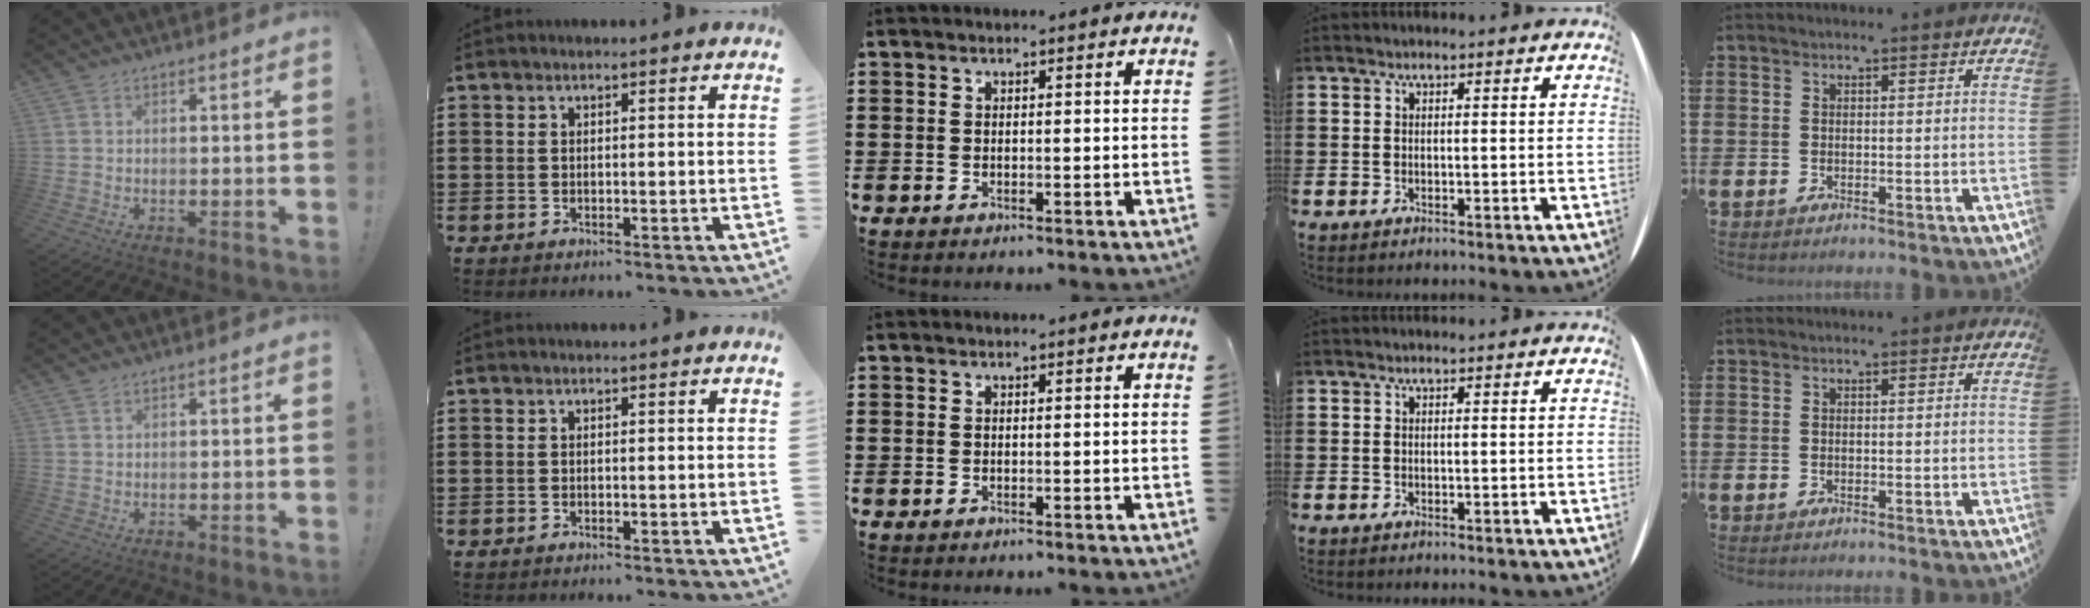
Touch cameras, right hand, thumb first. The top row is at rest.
{"thumb": {"total": 0.9, "force": [0.7, 0.2, -0.6], "torque": [0.001, 0.002, 0.015]}}